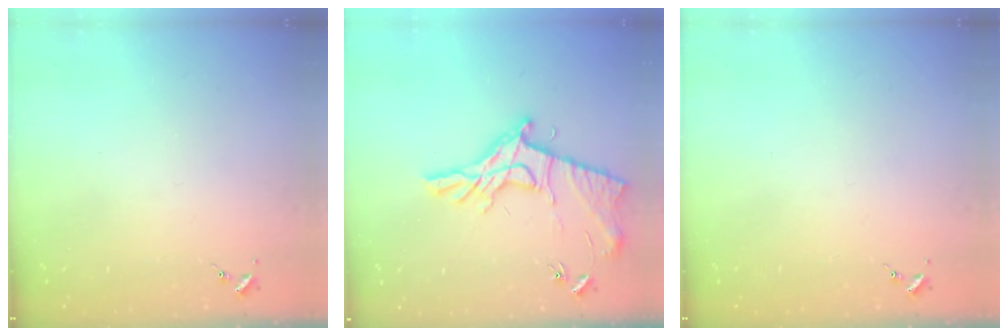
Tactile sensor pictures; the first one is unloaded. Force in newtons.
{"total": 15.3, "press": 15.3, "slide": 0.6}
{"total": 0.0}